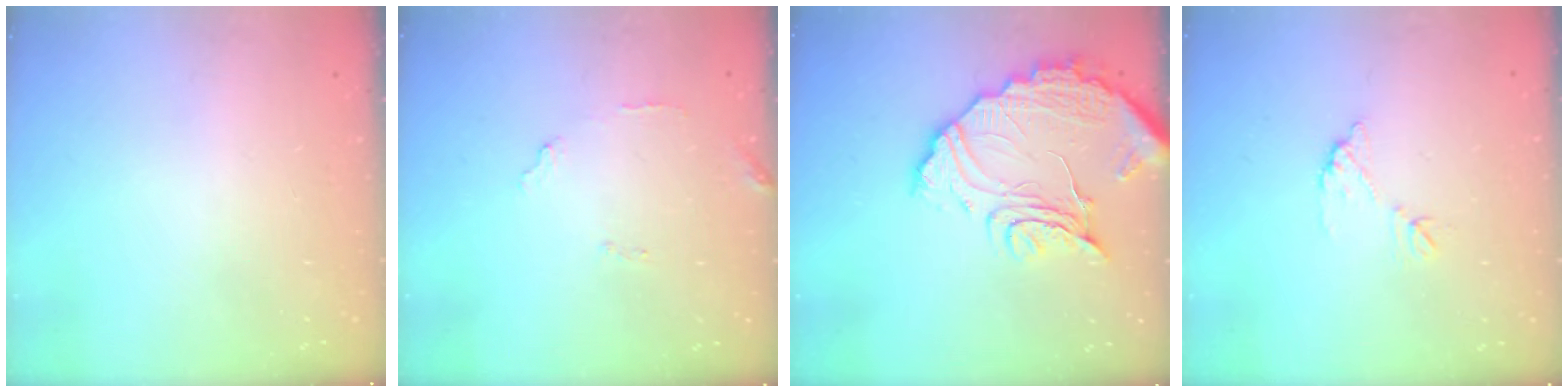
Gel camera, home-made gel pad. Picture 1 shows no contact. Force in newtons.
{"total": 7.8, "press": 7.8, "slide": 0.4}
{"total": 15.9, "press": 15.8, "slide": 1.2}
{"total": 7.4, "press": 7.4, "slide": 0.4}